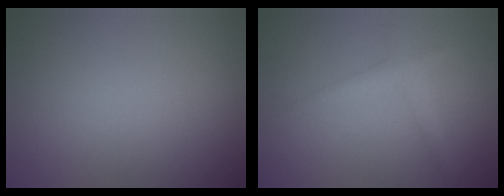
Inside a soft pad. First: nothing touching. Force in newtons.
{"total": 1.4, "press": 1.4, "slide": 0.0}